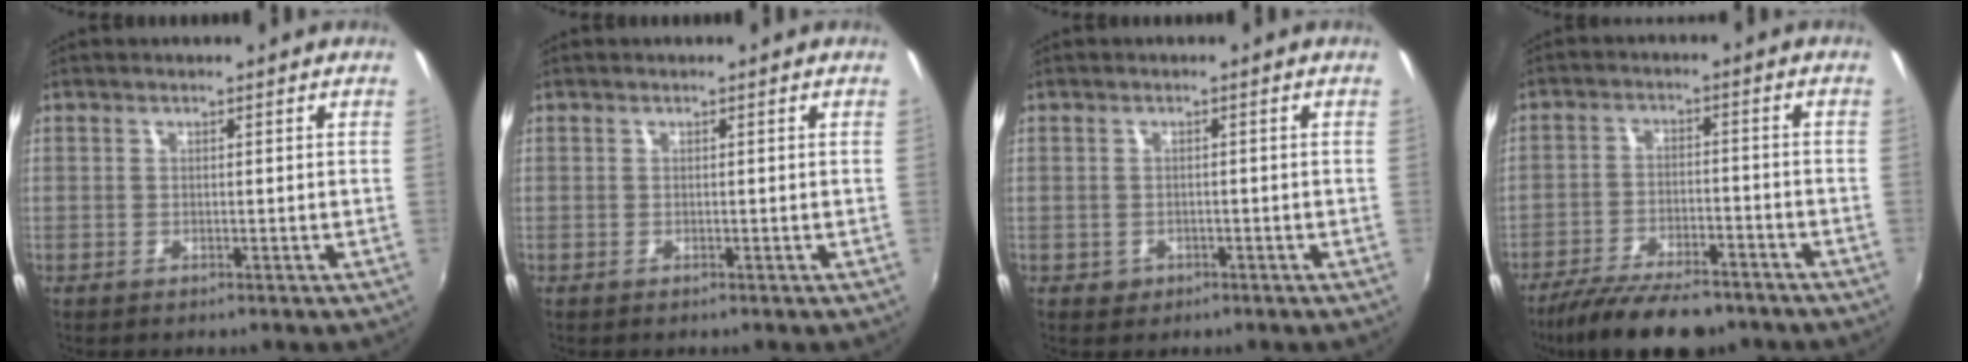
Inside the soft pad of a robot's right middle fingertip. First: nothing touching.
{"total": 0.0}
{"total": 1.8, "force": [-0.6, 1.6, 0.4], "torque": [-0.010, -0.002, -0.007]}
{"total": 14.3, "force": [-11.5, 4.5, 7.2], "torque": [-0.154, -0.026, -0.184]}